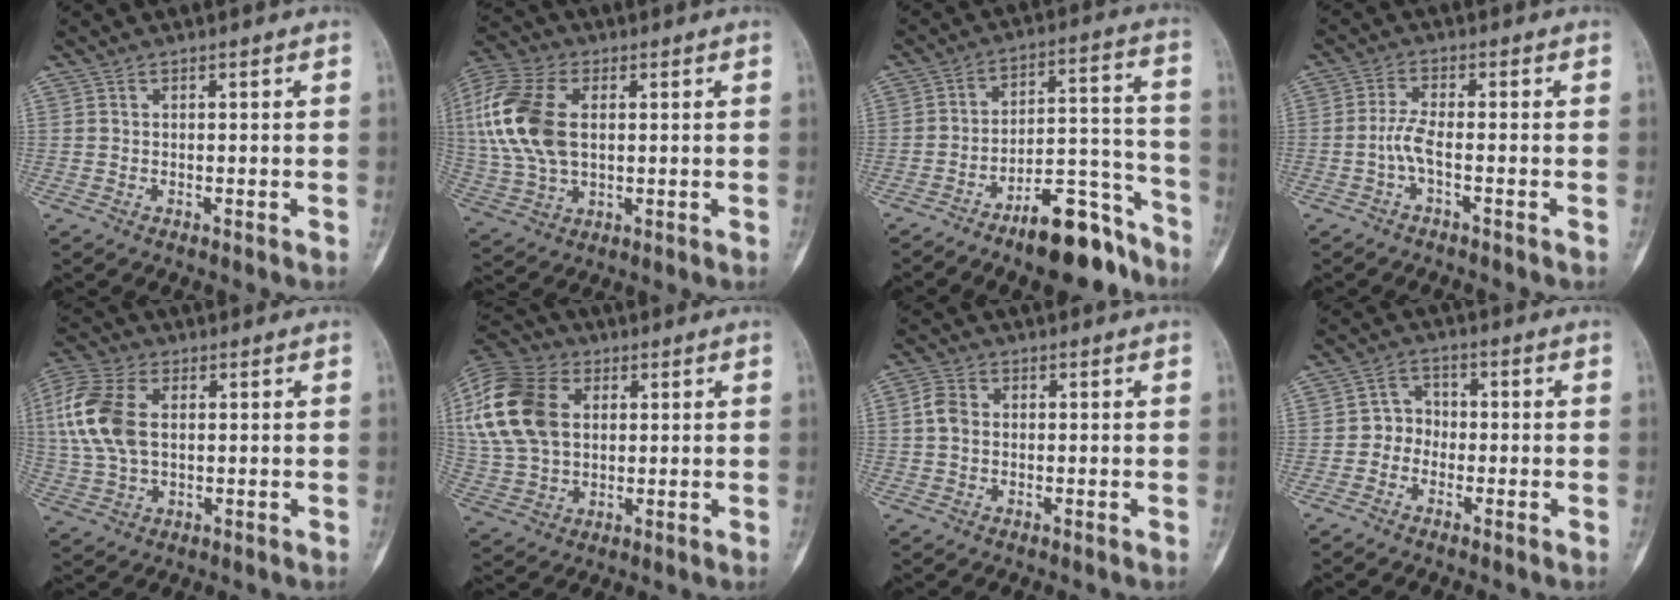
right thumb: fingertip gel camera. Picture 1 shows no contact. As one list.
[{"total": 17.3, "force": [2.9, 10.5, 13.4], "torque": [-0.312, 0.006, 0.052]}, {"total": 14.4, "force": [-10.6, 5.1, 8.4], "torque": [-0.092, 0.104, -0.166]}, {"total": 3.3, "force": [-1.3, 0.3, 3.1], "torque": [-0.078, 0.006, -0.034]}, {"total": 13.5, "force": [2.4, 8.2, 10.4], "torque": [-0.244, 0.012, 0.044]}, {"total": 20.0, "force": [4.9, 13.9, 13.5], "torque": [-0.290, 0.013, 0.087]}, {"total": 3.2, "force": [0.3, 2.5, 2.1], "torque": [-0.045, 0.007, -0.003]}, {"total": 3.5, "force": [-1.2, 3.0, 1.3], "torque": [0.002, 0.016, -0.040]}]